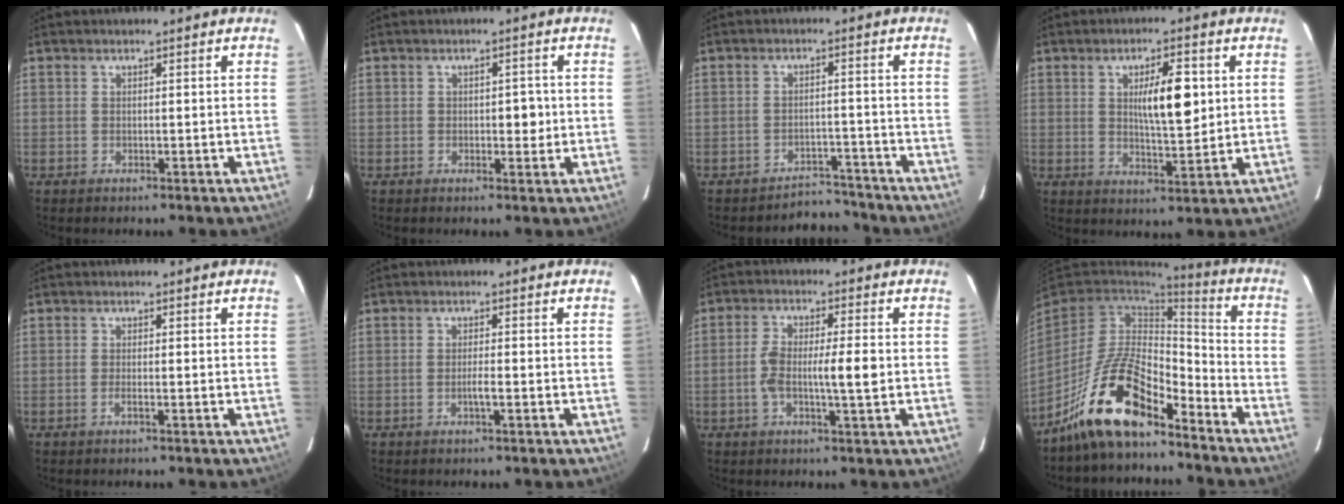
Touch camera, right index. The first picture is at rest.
{"total": 2.9, "force": [-0.2, 1.6, 2.5], "torque": [-0.036, 0.010, 0.001]}
{"total": 4.9, "force": [-4.7, 1.3, -0.8], "torque": [0.013, 0.018, -0.070]}
{"total": 7.2, "force": [1.4, 1.5, 6.9], "torque": [-0.115, 0.005, 0.027]}
{"total": 1.2, "force": [-0.6, 0.1, 1.1], "torque": [-0.023, 0.001, -0.011]}
{"total": 1.9, "force": [-0.7, 0.2, 1.7], "torque": [-0.033, 0.001, -0.014]}
{"total": 7.3, "force": [-0.9, 1.2, 7.1], "torque": [-0.134, 0.012, -0.018]}
{"total": 15.8, "force": [-11.2, 4.9, 10.1], "torque": [-0.197, 0.013, -0.207]}